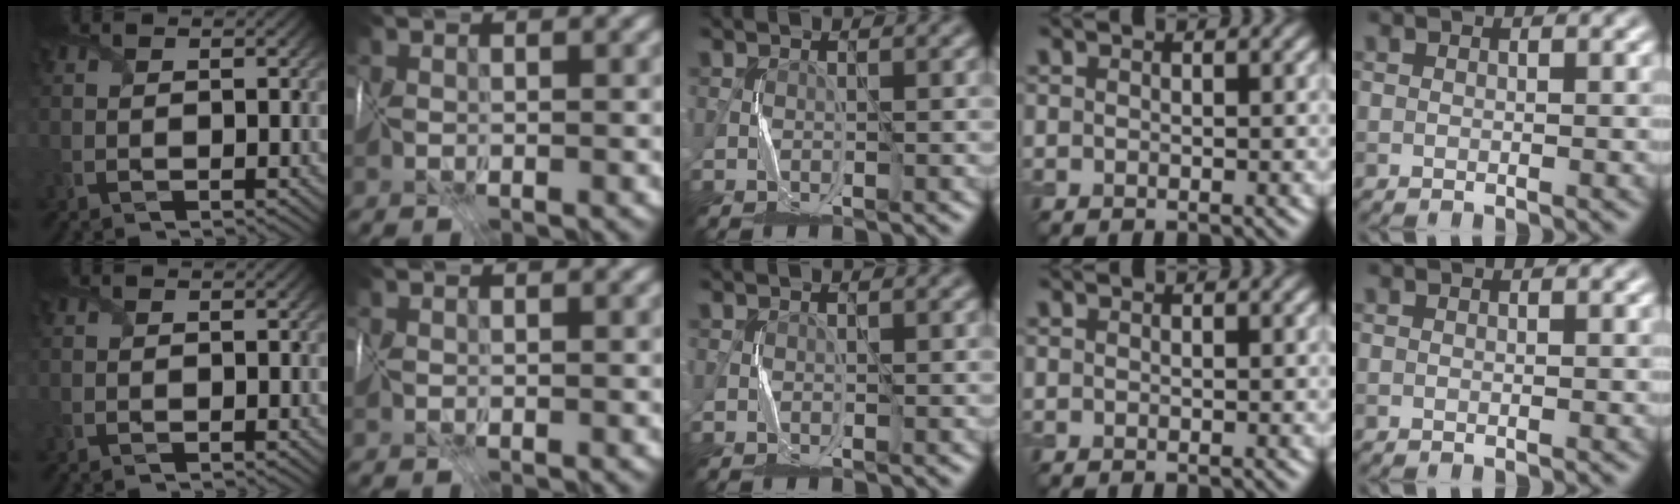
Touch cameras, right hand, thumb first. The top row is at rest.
{}